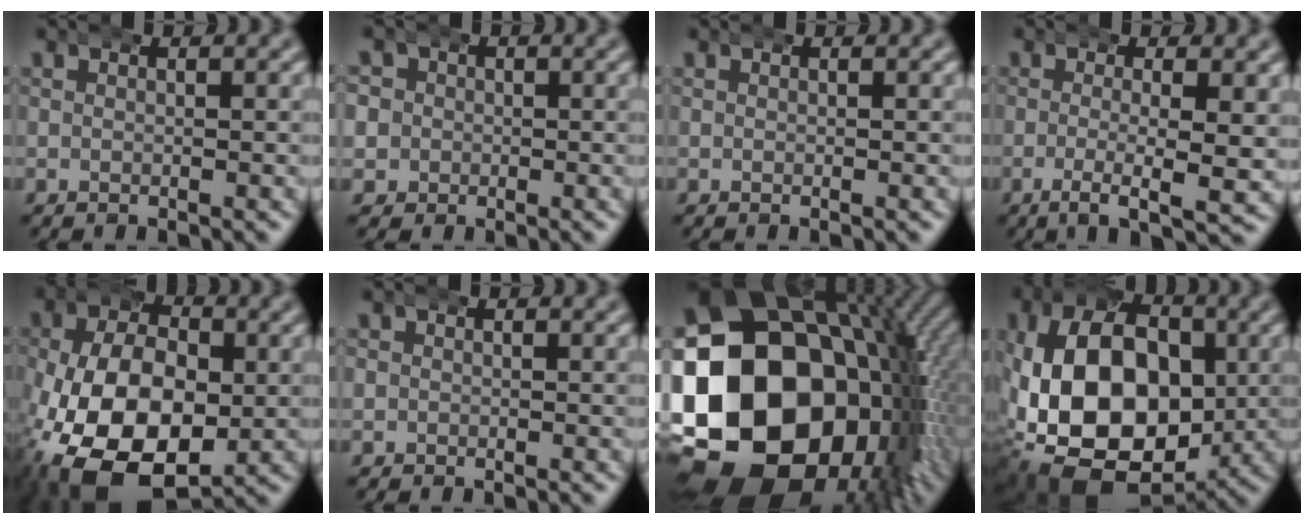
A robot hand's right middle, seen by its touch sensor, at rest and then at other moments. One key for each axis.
{"total": 6.8, "fx": 0.0, "fy": 6.6, "fz": 1.9, "tx": -0.064, "ty": -0.012, "tz": -0.011}
{"total": 0.0}
{"total": 4.3, "fx": -1.3, "fy": 0.6, "fz": 4.0, "tx": -0.072, "ty": -0.023, "tz": -0.014}
{"total": 13.2, "fx": -4.2, "fy": 8.4, "fz": 9.3, "tx": -0.184, "ty": -0.049, "tz": -0.044}
{"total": 1.3, "fx": 0.2, "fy": 1.3, "fz": 0.1, "tx": -0.006, "ty": -0.002, "tz": 0.001}
{"total": 33.9, "fx": -3.0, "fy": 23.0, "fz": 24.7, "tx": -0.416, "ty": -0.078, "tz": -0.019}
{"total": 17.0, "fx": -2.4, "fy": 11.1, "fz": 12.7, "tx": -0.238, "ty": -0.049, "tz": -0.011}